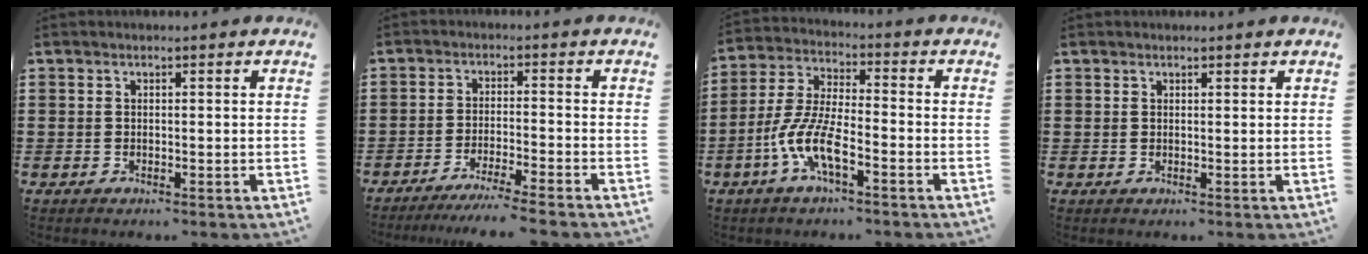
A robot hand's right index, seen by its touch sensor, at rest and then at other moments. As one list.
[{"total": 3.9, "force": [-3.5, -0.6, 1.6], "torque": [-0.034, -0.012, -0.071]}, {"total": 8.6, "force": [-4.4, 2.0, 7.1], "torque": [-0.178, -0.018, -0.089]}, {"total": 0.7, "force": [0.6, 0.3, 0.1], "torque": [-0.004, 0.000, 0.013]}]